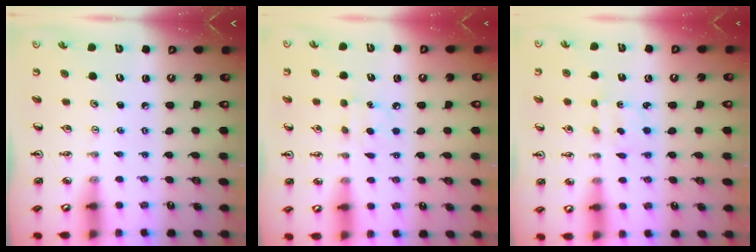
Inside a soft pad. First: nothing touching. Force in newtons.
{"total": 7.5, "press": 7.5, "slide": 0.8}
{"total": 2.1, "press": 2.0, "slide": 0.6}